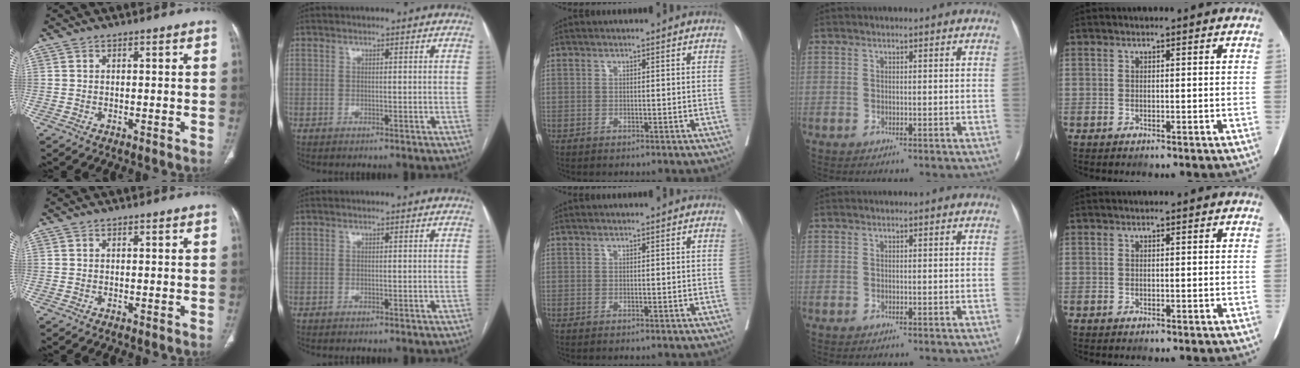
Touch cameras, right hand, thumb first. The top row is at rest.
{}